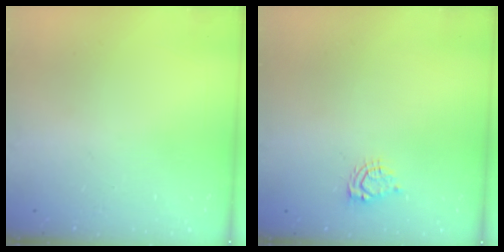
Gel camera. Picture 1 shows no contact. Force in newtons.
{"total": 4.4, "press": 4.4, "slide": 0.6}